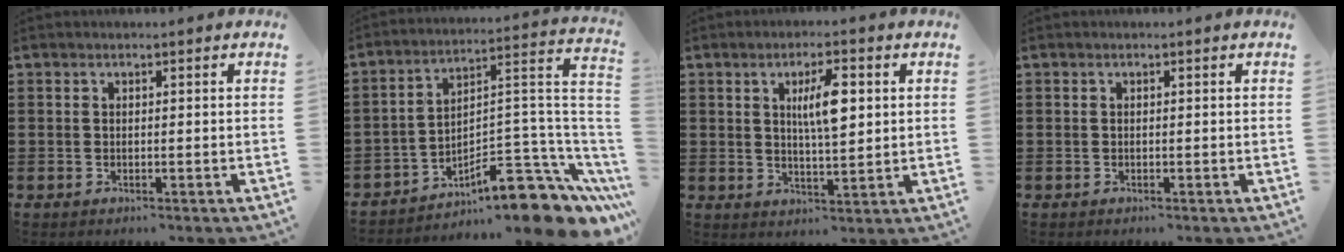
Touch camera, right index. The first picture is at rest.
{"total": 10.8, "force": [-7.5, 3.3, 7.0], "torque": [-0.082, -0.004, -0.137]}
{"total": 6.5, "force": [1.7, 1.9, 6.0], "torque": [-0.113, 0.003, 0.025]}
{"total": 0.0}